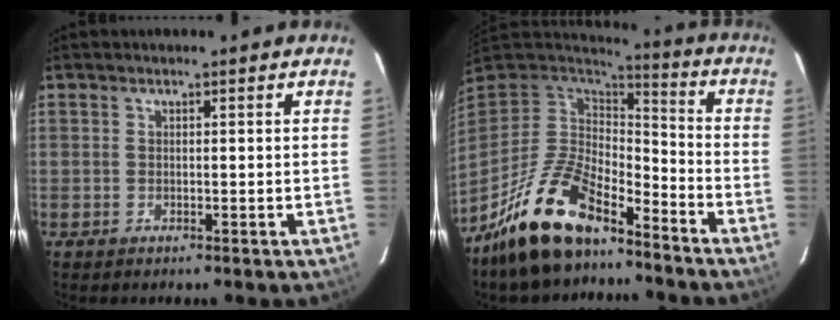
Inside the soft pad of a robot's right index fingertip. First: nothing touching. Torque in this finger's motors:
{"motor_torque": [1.10, -1.04, 0.91, 0.21]}